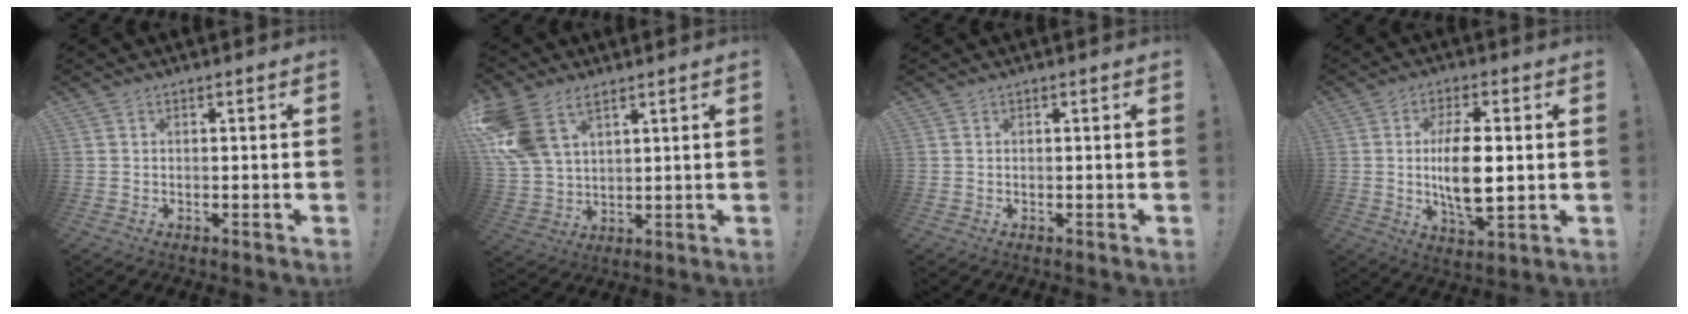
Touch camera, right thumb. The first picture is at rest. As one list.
[{"total": 12.0, "force": [6.8, 7.5, 6.6], "torque": [-0.131, -0.029, 0.135]}, {"total": 0.0}, {"total": 12.4, "force": [0.4, 5.0, 11.3], "torque": [-0.207, -0.018, -0.003]}]